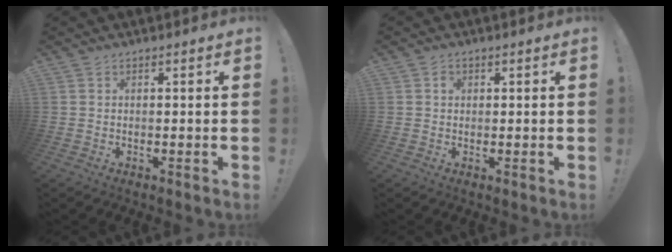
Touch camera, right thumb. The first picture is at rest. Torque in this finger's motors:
{"motor_torque": [0.48, 0.33, 0.20, -0.11, -0.04]}